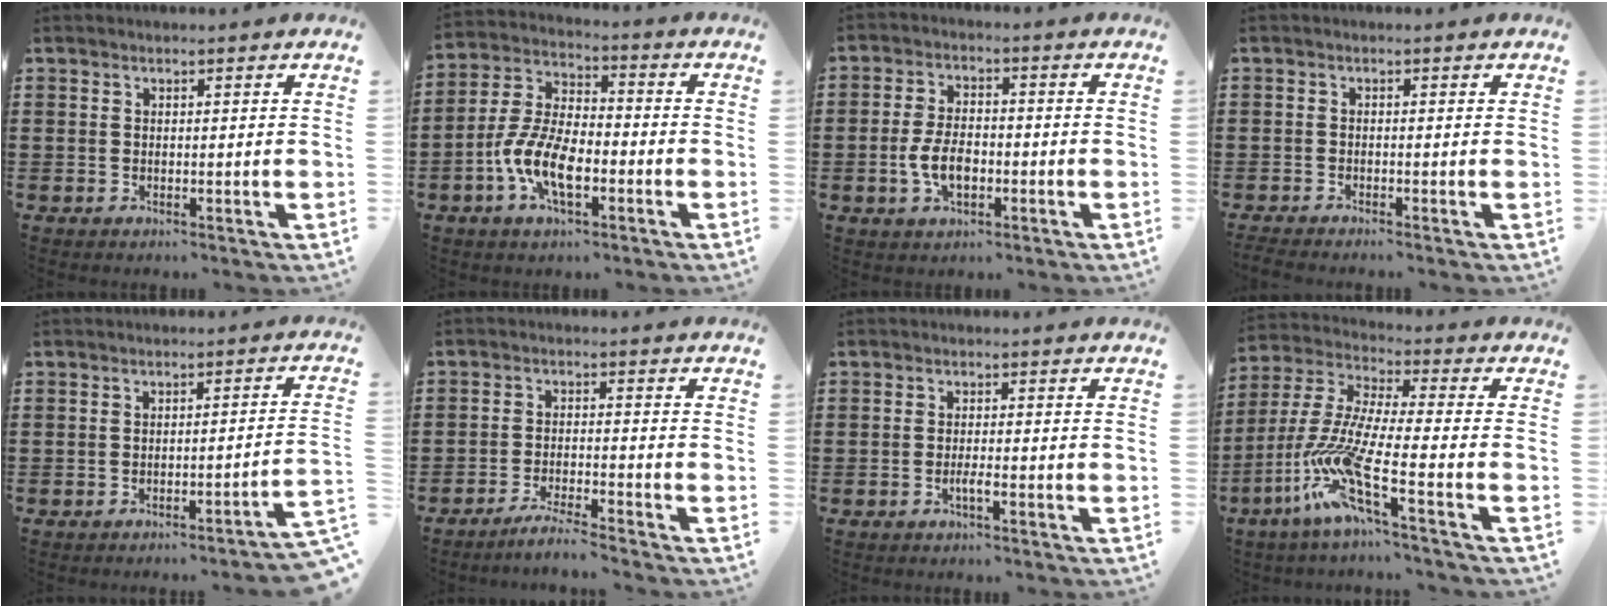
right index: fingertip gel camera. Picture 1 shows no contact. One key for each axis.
{"total": 9.1, "fx": -3.5, "fy": 4.1, "fz": 7.4, "tx": -0.180, "ty": -0.009, "tz": -0.070}
{"total": 5.9, "fx": -1.5, "fy": 3.1, "fz": 4.8, "tx": -0.114, "ty": -0.002, "tz": -0.032}
{"total": 1.0, "fx": -1.0, "fy": -0.2, "fz": 0.2, "tx": -0.005, "ty": -0.003, "tz": -0.019}
{"total": 2.5, "fx": -2.1, "fy": -0.6, "fz": 1.3, "tx": -0.024, "ty": -0.007, "tz": -0.044}
{"total": 3.4, "fx": -3.1, "fy": -0.5, "fz": 1.2, "tx": -0.023, "ty": -0.002, "tz": -0.060}
{"total": 1.9, "fx": -1.0, "fy": 0.1, "fz": 1.6, "tx": -0.034, "ty": -0.005, "tz": -0.020}
{"total": 11.5, "fx": -6.8, "fy": 1.5, "fz": 9.2, "tx": -0.227, "ty": -0.026, "tz": -0.149}